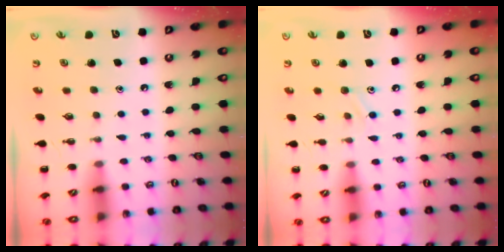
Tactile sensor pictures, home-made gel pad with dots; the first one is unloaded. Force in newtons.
{"total": 6.6, "press": 6.3, "slide": 1.8}